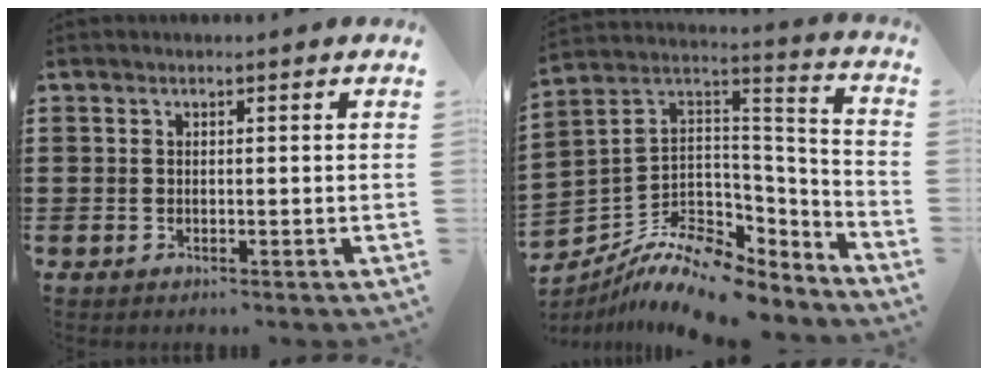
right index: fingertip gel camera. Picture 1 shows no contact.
{"total": 9.6, "force": [-7.2, 4.4, 4.5], "torque": [-0.101, -0.002, -0.136]}